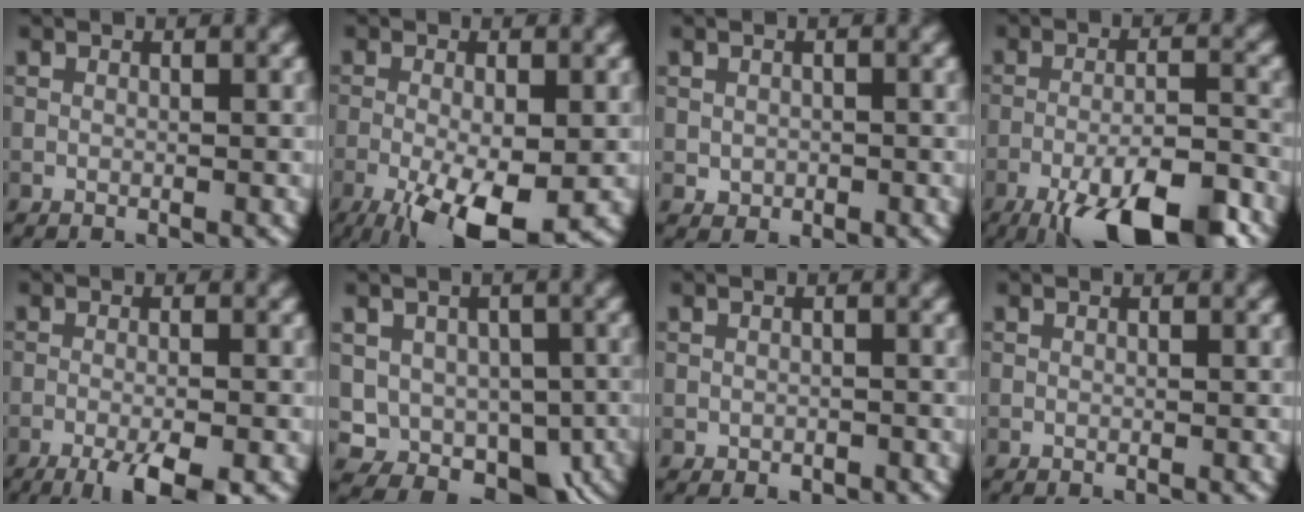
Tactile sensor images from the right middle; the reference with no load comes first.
{"total": 8.7, "force": [-3.7, 2.7, 7.3], "torque": [-0.130, -0.016, -0.054]}
{"total": 1.2, "force": [-0.1, 1.0, 0.5], "torque": [-0.007, -0.005, -0.001]}
{"total": 11.4, "force": [-7.3, 3.1, 8.2], "torque": [-0.139, -0.010, -0.119]}
{"total": 5.3, "force": [-3.1, 1.1, 4.1], "torque": [-0.068, -0.005, -0.051]}
{"total": 8.6, "force": [-1.3, 7.2, 4.5], "torque": [-0.046, -0.016, -0.010]}
{"total": 0.8, "force": [-0.3, 0.6, 0.4], "torque": [-0.004, -0.004, -0.005]}
{"total": 0.0}